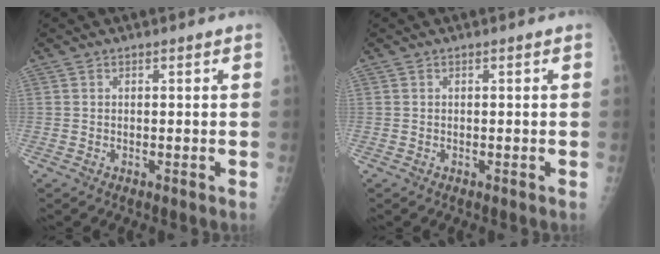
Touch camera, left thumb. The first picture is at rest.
{"total": 0.0}